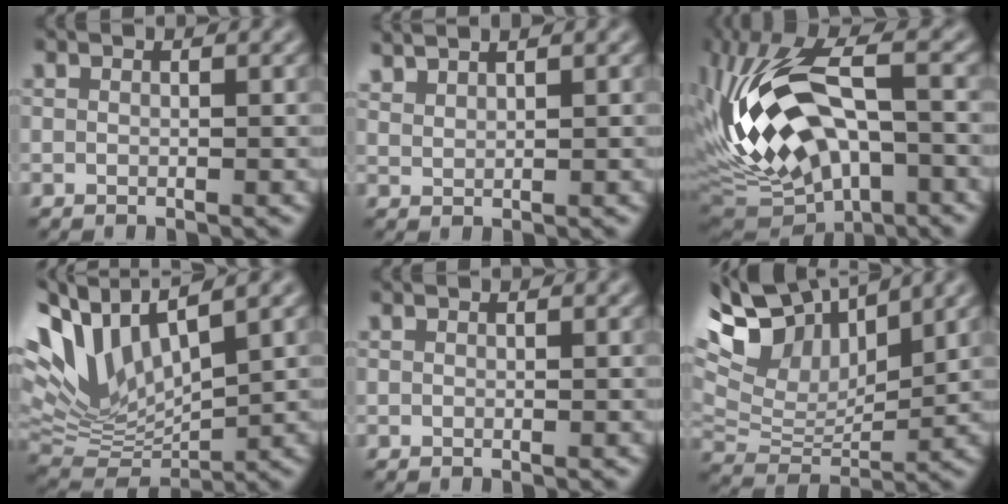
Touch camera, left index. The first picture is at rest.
{"total": 2.2, "force": [2.1, 0.3, 0.6], "torque": [-0.002, 0.003, 0.035]}
{"total": 14.7, "force": [-0.9, 7.2, 12.7], "torque": [-0.253, 0.020, -0.020]}
{"total": 10.3, "force": [4.6, 4.5, 8.0], "torque": [-0.185, 0.005, 0.091]}
{"total": 0.0}
{"total": 11.0, "force": [7.4, 4.5, 6.7], "torque": [-0.151, 0.027, 0.123]}